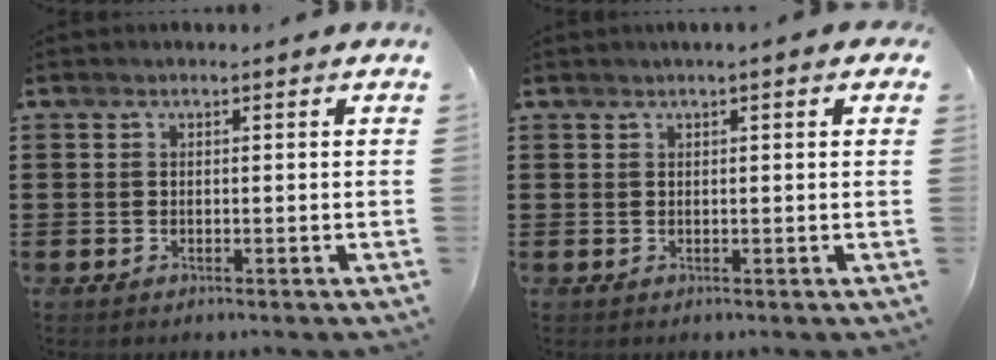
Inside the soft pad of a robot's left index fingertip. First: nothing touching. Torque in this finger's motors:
{"motor_torque": [0.52, 0.36, 0.44, 0.10]}